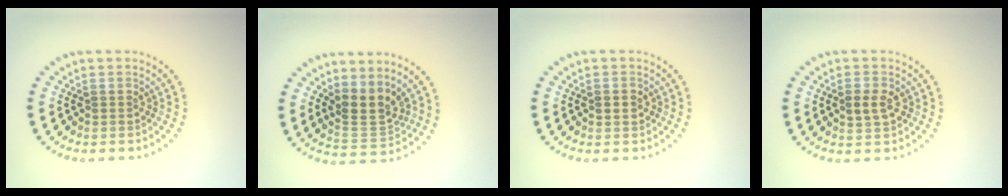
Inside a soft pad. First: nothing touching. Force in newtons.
{"total": 3.1, "press": 2.4, "slide": 2.0}
{"total": 1.8, "press": 1.8, "slide": 0.1}
{"total": 2.2, "press": 2.2, "slide": 0.1}